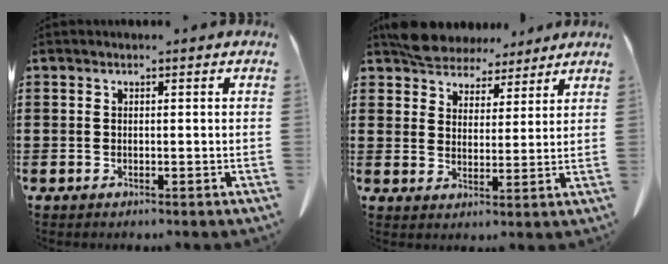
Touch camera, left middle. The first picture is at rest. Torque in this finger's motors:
{"motor_torque": [0.96, 0.03, 0.27, 0.06]}